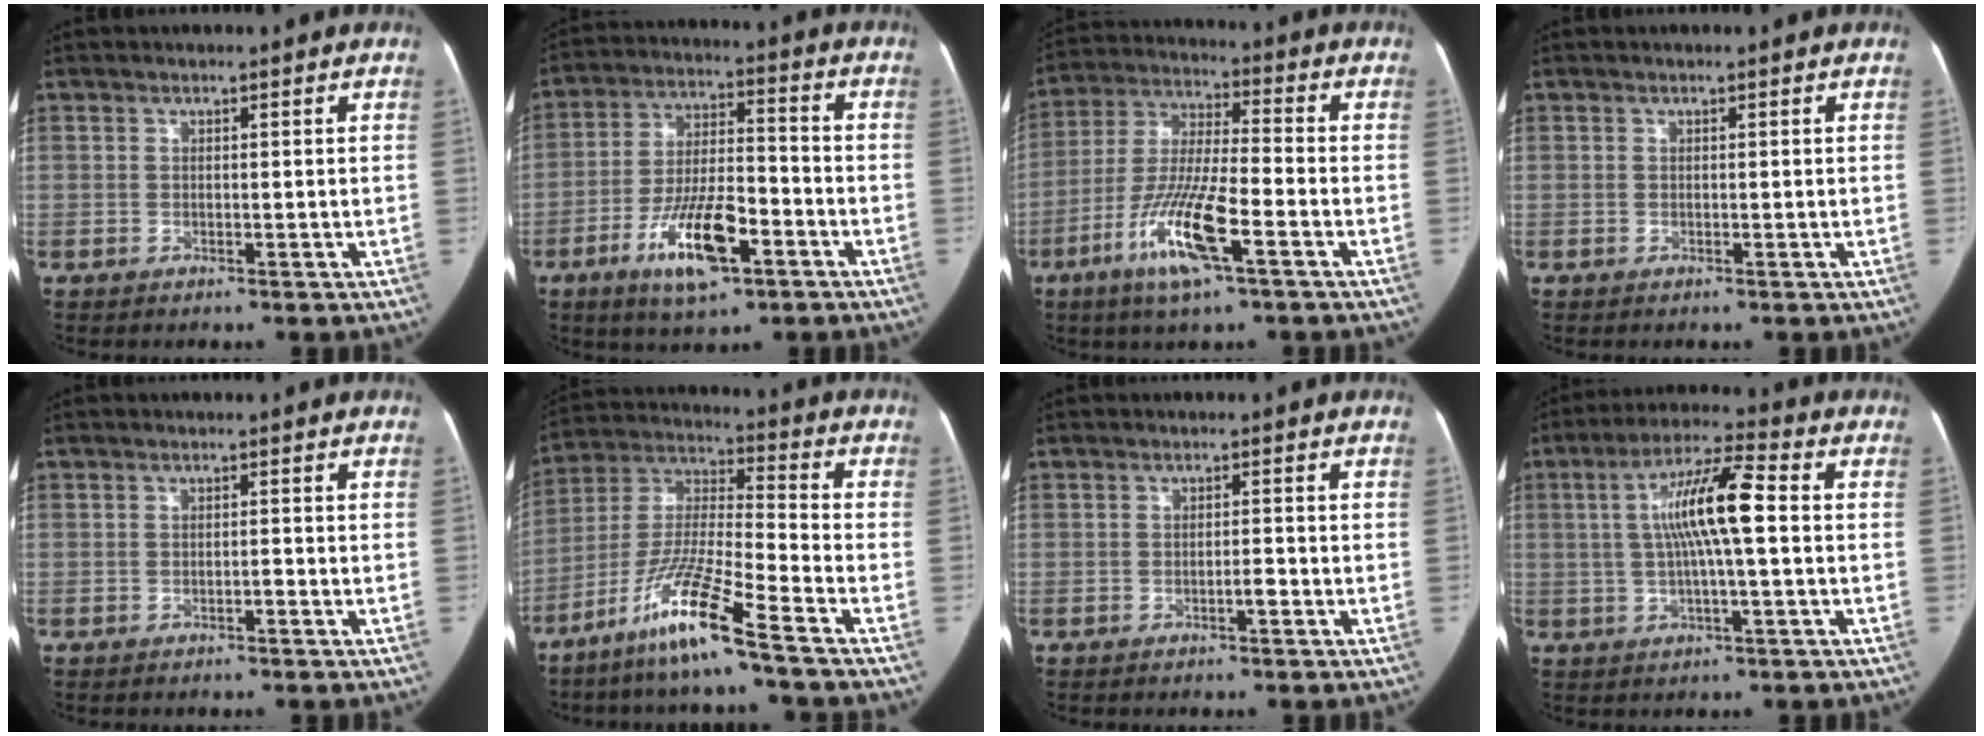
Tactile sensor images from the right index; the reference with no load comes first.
{"total": 12.4, "force": [-6.0, 3.8, 10.2], "torque": [-0.193, -0.004, -0.103]}
{"total": 12.8, "force": [-5.9, 1.4, 11.3], "torque": [-0.229, -0.018, -0.114]}
{"total": 0.0}
{"total": 0.6, "force": [-0.4, 0.1, 0.4], "torque": [-0.006, 0.001, -0.008]}
{"total": 13.3, "force": [-8.8, -0.9, 10.0], "torque": [-0.208, -0.027, -0.170]}
{"total": 1.2, "force": [-0.7, 0.1, 1.0], "torque": [-0.017, 0.001, -0.013]}
{"total": 10.5, "force": [0.7, 1.0, 10.4], "torque": [-0.196, 0.018, 0.008]}